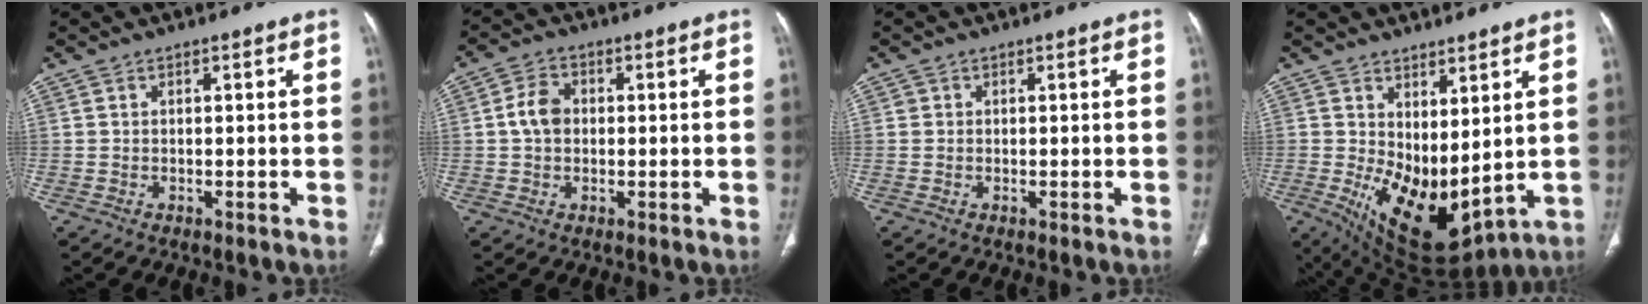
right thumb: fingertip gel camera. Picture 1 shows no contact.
{"total": 5.1, "force": [0.3, 3.9, 3.2], "torque": [-0.056, 0.011, -0.001]}
{"total": 0.7, "force": [0.1, 0.6, 0.0], "torque": [0.005, 0.003, 0.002]}
{"total": 13.8, "force": [1.8, 7.1, 11.8], "torque": [-0.187, -0.036, 0.060]}